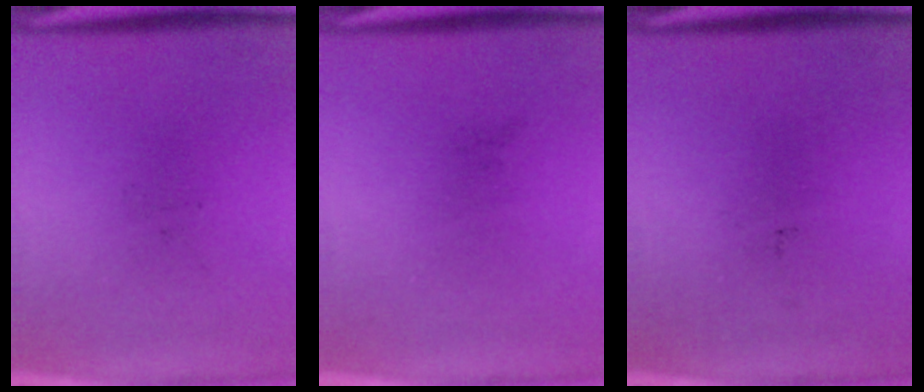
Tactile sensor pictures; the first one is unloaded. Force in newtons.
{"total": 0.0}
{"total": 0.0}